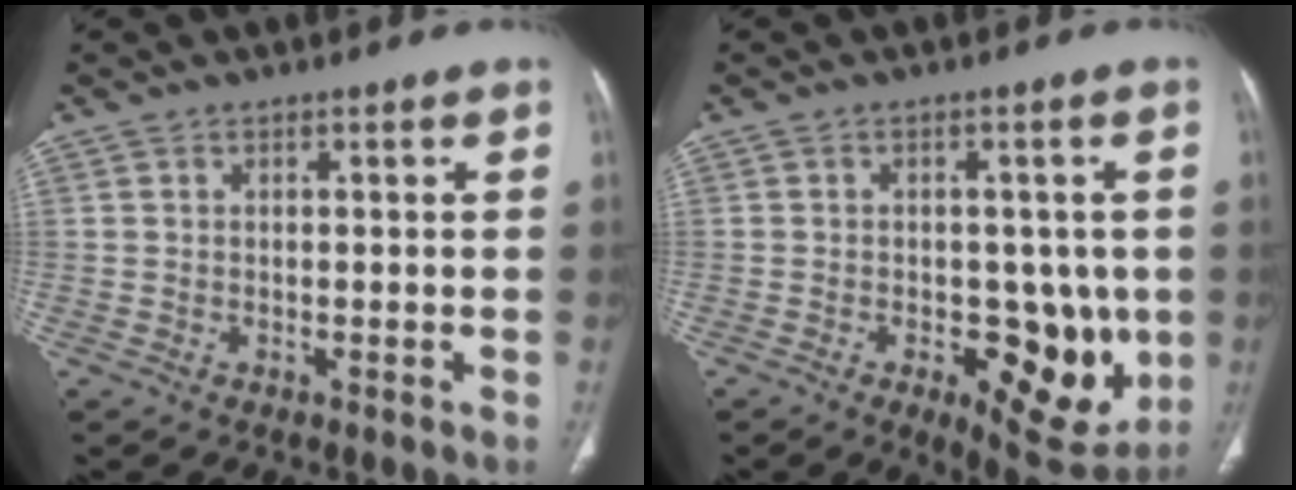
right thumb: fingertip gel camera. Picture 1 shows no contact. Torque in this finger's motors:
{"motor_torque": [-0.41, 0.51, 0.39, 0.22, 0.02]}